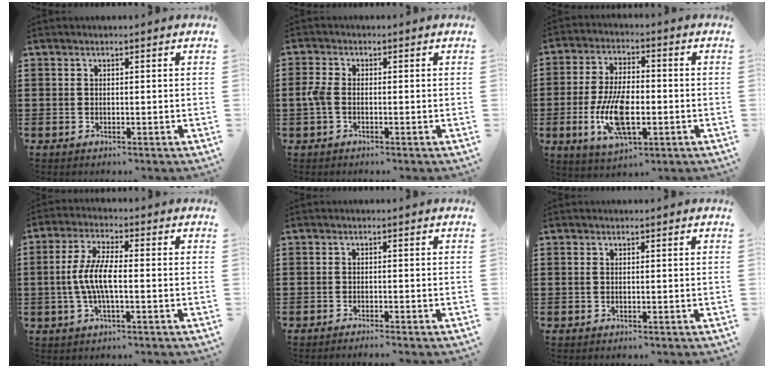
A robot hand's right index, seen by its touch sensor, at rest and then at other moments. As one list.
[{"total": 2.6, "force": [-0.6, 1.4, 2.0], "torque": [-0.063, -0.006, -0.019]}, {"total": 10.6, "force": [-2.6, 4.7, 9.2], "torque": [-0.197, -0.009, -0.045]}, {"total": 6.1, "force": [-1.2, 1.7, 5.8], "torque": [-0.130, -0.006, -0.029]}, {"total": 1.0, "force": [-1.0, -0.1, 0.1], "torque": [-0.004, 0.001, -0.020]}, {"total": 0.0}]